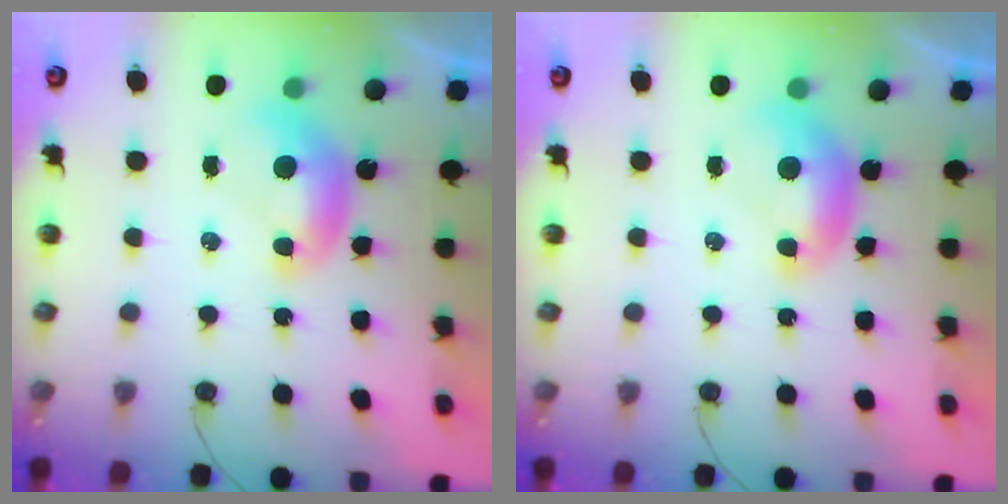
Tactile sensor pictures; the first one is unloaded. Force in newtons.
{"total": 0.0}